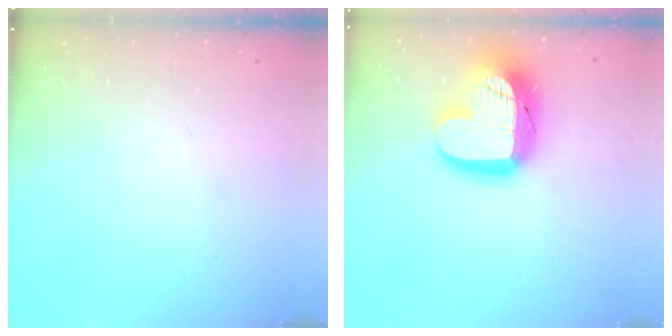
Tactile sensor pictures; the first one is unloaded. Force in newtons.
{"total": 19.0, "press": 19.0, "slide": 1.6}